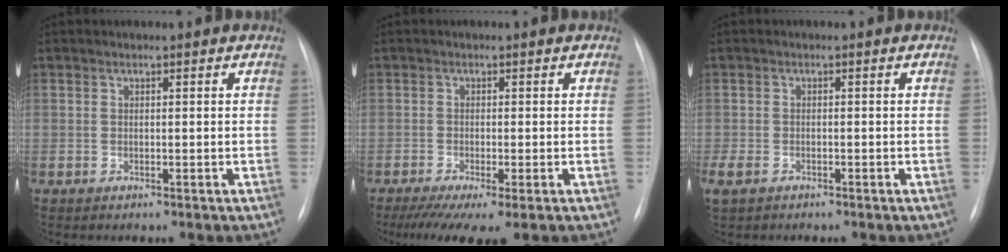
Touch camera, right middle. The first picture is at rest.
{"total": 7.0, "force": [-4.4, 1.1, 5.3], "torque": [-0.084, -0.021, -0.075]}
{"total": 3.9, "force": [-2.5, 2.2, 2.0], "torque": [-0.046, -0.007, -0.040]}